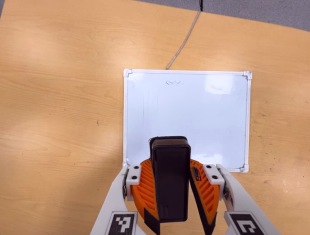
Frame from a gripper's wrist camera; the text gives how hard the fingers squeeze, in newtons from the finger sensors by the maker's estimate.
{"total": 8.6, "left": 9.1, "right": 8.2}